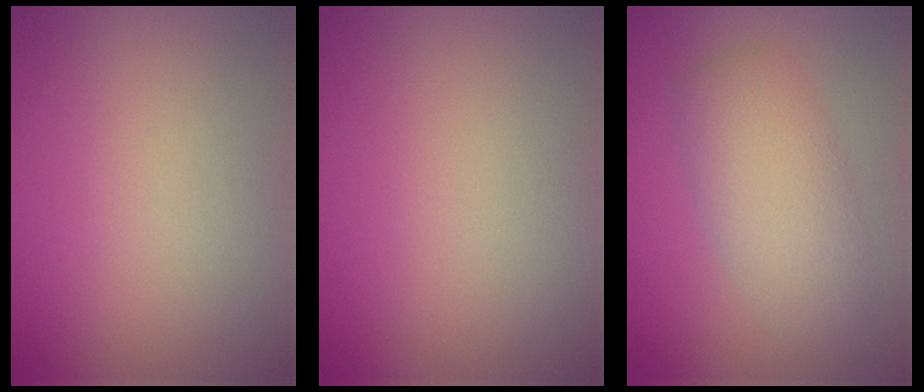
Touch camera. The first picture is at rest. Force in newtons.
{"total": 0.0}
{"total": 4.8, "press": 4.8, "slide": 0.0}